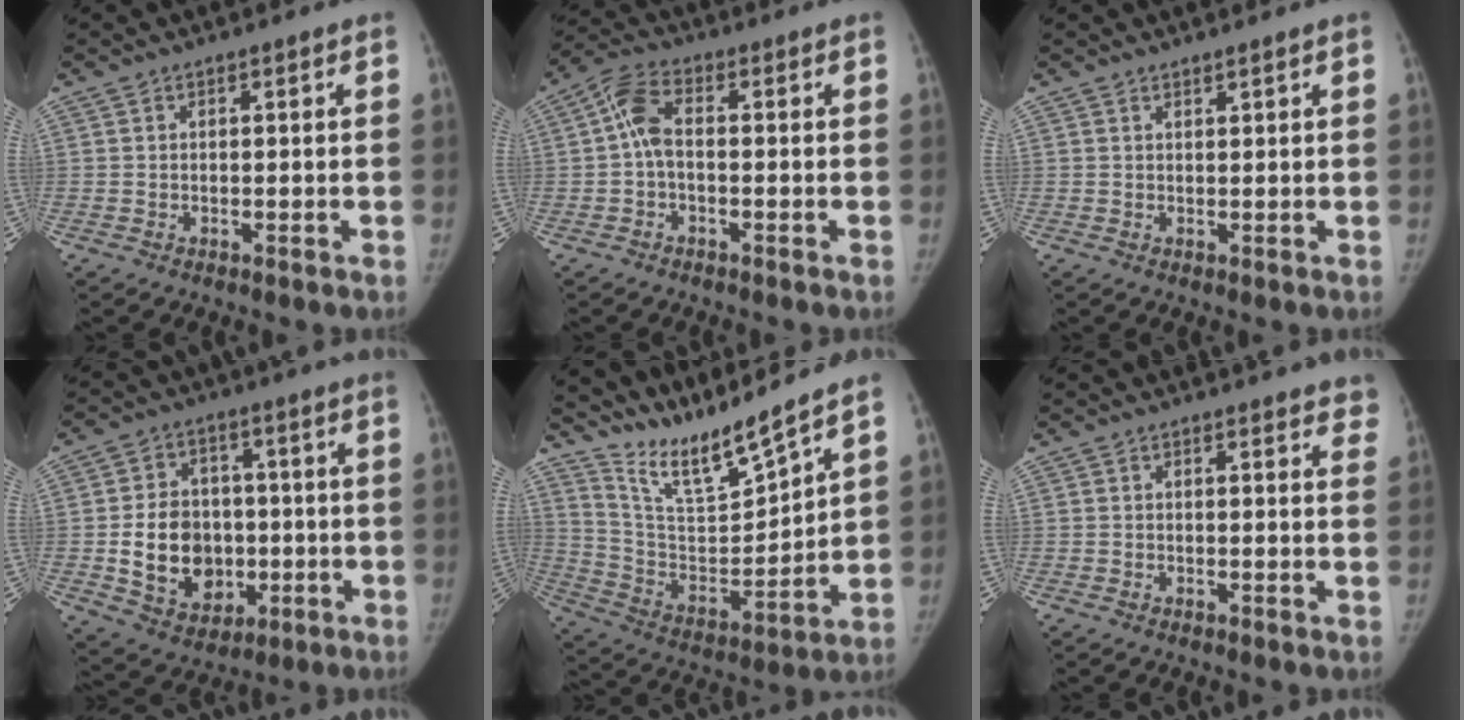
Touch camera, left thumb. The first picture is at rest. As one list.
[{"total": 5.9, "force": [-0.1, 3.2, 5.0], "torque": [-0.100, 0.020, -0.013]}, {"total": 0.8, "force": [0.8, 0.1, 0.2], "torque": [-0.001, -0.007, 0.014]}, {"total": 14.1, "force": [-1.7, 11.1, 8.5], "torque": [-0.102, 0.006, -0.014]}, {"total": 13.5, "force": [12.5, 0.1, 5.2], "torque": [-0.083, -0.080, 0.250]}, {"total": 3.9, "force": [3.4, 1.4, 1.3], "torque": [0.014, -0.013, 0.022]}]